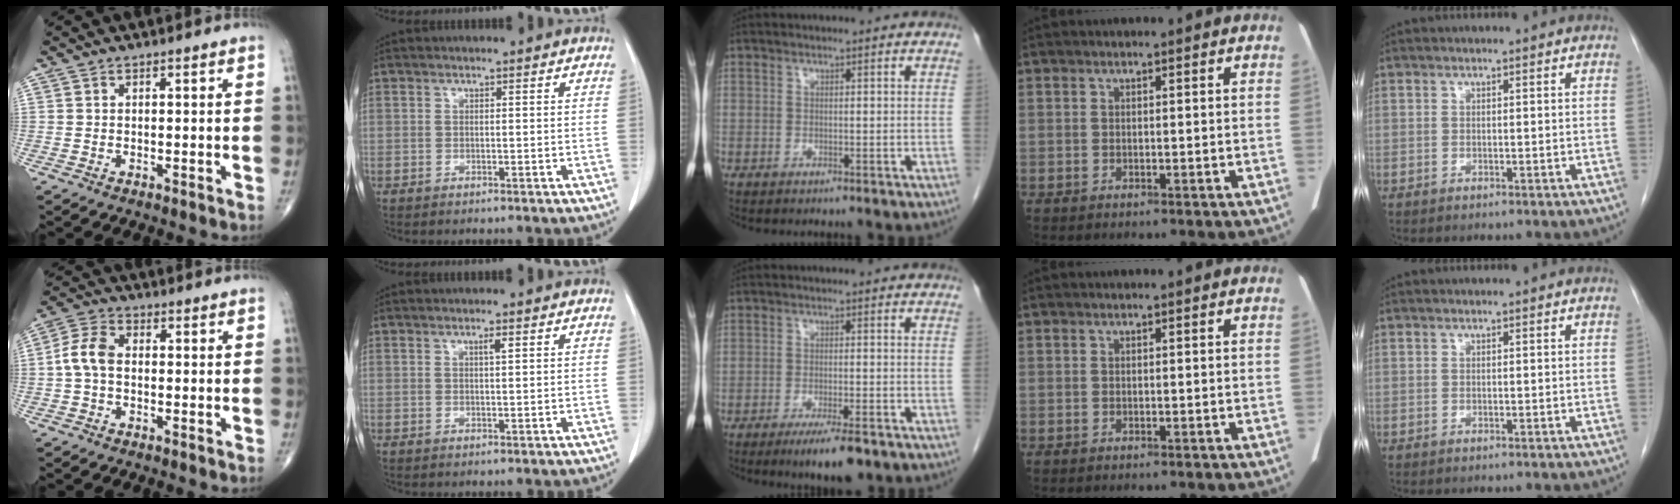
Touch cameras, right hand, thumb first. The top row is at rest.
{"thumb": {"total": 5.9, "force": [-0.4, 3.8, 4.5], "torque": [-0.091, 0.018, -0.017]}, "index": {"total": 1.1, "force": [0.5, 0.0, 0.9], "torque": [-0.018, 0.000, 0.009]}, "middle": {"total": 6.2, "force": [-4.2, 0.9, 4.5], "torque": [-0.067, -0.012, -0.063]}}